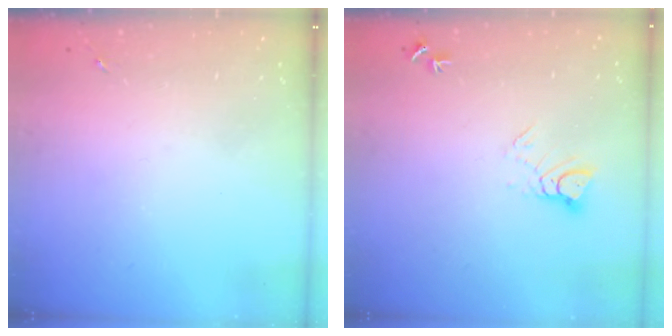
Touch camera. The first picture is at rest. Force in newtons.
{"total": 4.3, "press": 4.3, "slide": 0.2}